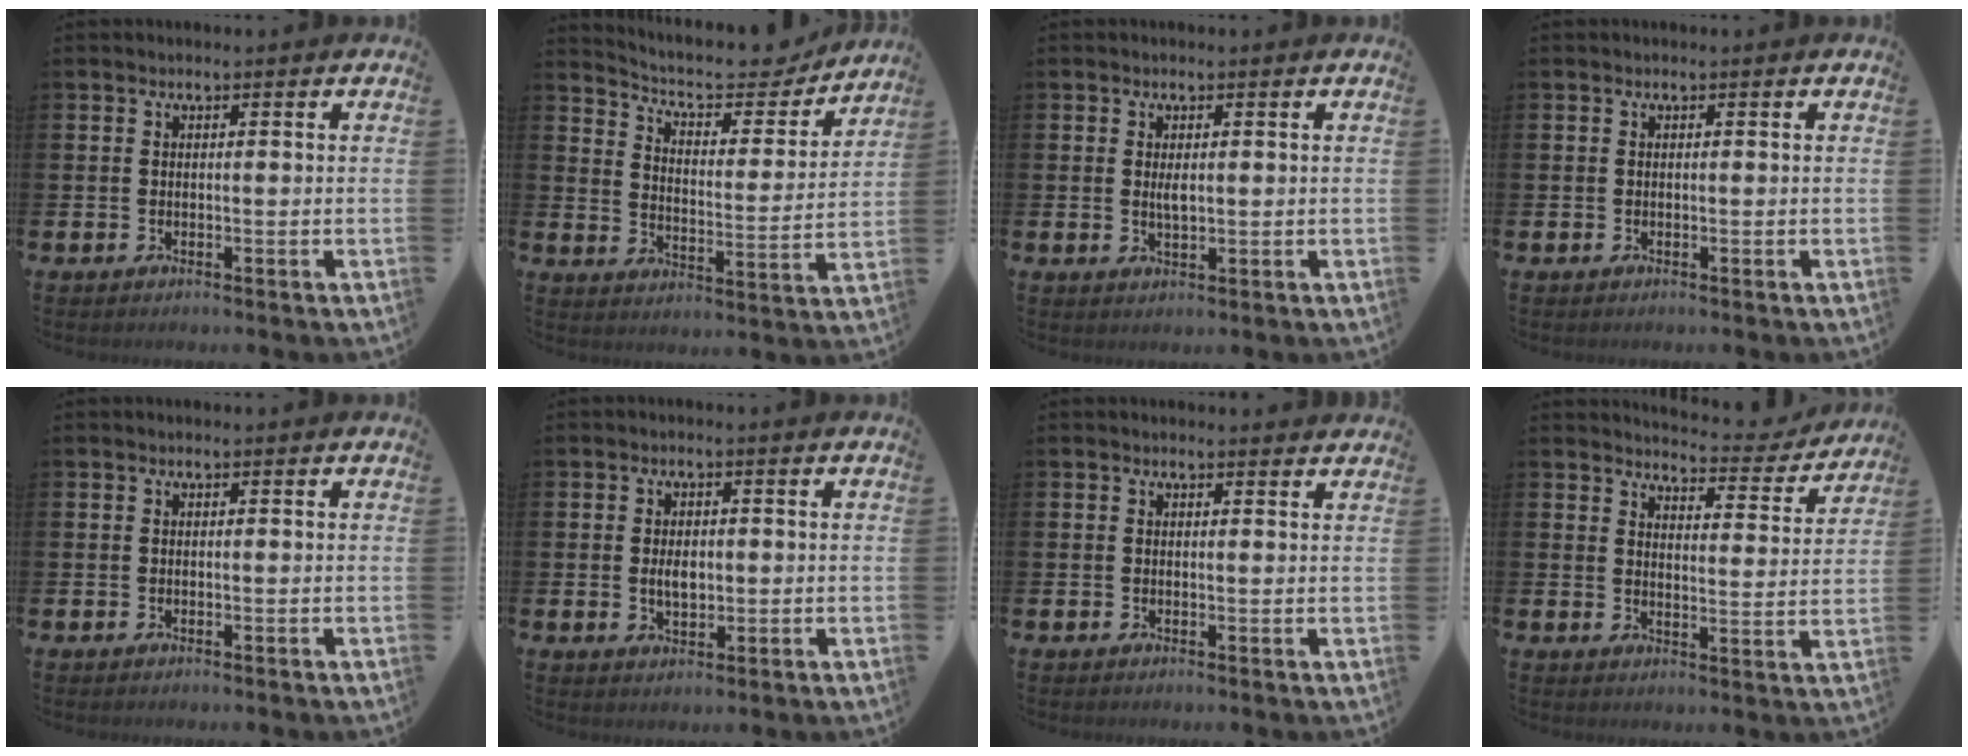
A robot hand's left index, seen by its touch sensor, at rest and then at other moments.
{"total": 7.4, "force": [6.8, 2.1, 2.0], "torque": [-0.061, -0.051, 0.113]}
{"total": 1.7, "force": [0.3, 0.6, 1.6], "torque": [-0.029, 0.000, 0.003]}
{"total": 0.0}
{"total": 0.0}
{"total": 3.0, "force": [-0.1, 1.8, 2.3], "torque": [-0.027, -0.001, -0.007]}
{"total": 0.7, "force": [0.7, 0.1, 0.1], "torque": [0.008, -0.004, 0.010]}
{"total": 4.5, "force": [4.4, 0.8, 0.6], "torque": [-0.011, -0.042, 0.069]}